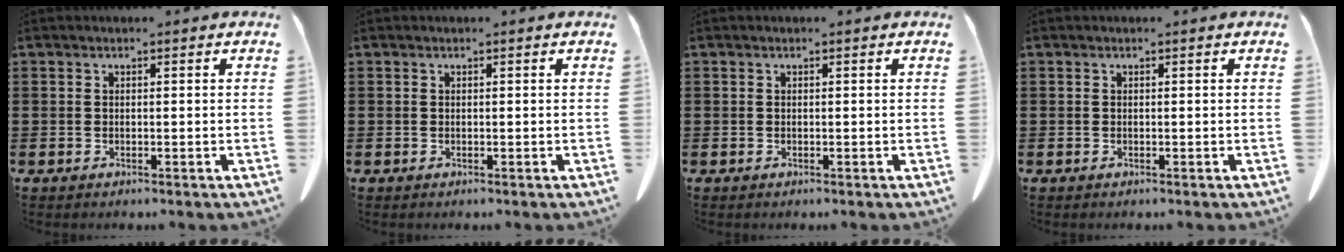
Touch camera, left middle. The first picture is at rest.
{"total": 0.0}
{"total": 0.0}
{"total": 0.0}